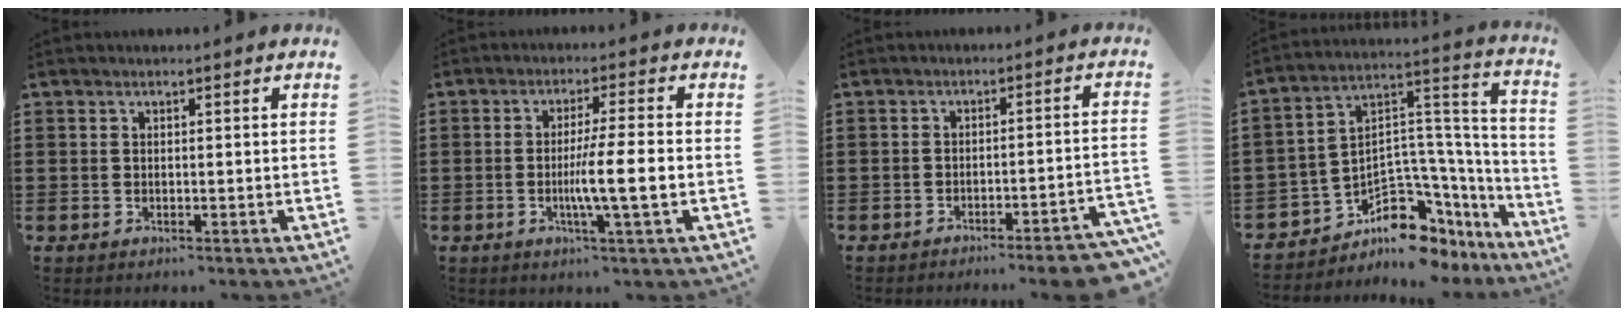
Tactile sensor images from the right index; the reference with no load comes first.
{"total": 7.2, "force": [-1.3, -0.2, 7.0], "torque": [-0.126, -0.012, -0.027]}
{"total": 4.3, "force": [-3.7, -0.2, 2.2], "torque": [-0.037, -0.011, -0.070]}
{"total": 7.5, "force": [-5.3, 4.4, 2.9], "torque": [-0.064, -0.012, -0.095]}